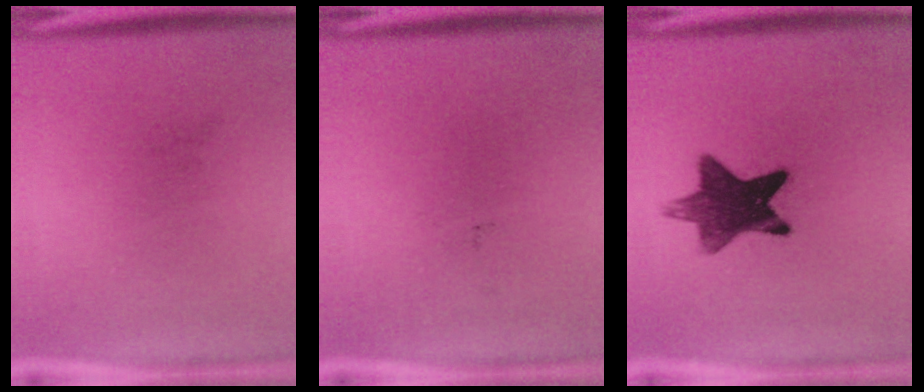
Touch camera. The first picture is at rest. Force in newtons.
{"total": 0.0}
{"total": 11.4}